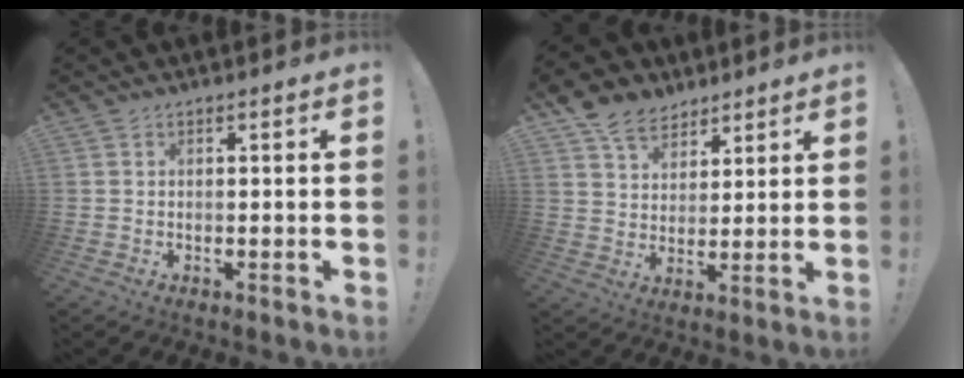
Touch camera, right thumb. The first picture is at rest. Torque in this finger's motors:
{"motor_torque": [0.85, 1.16, 0.87, 0.79, 0.28]}